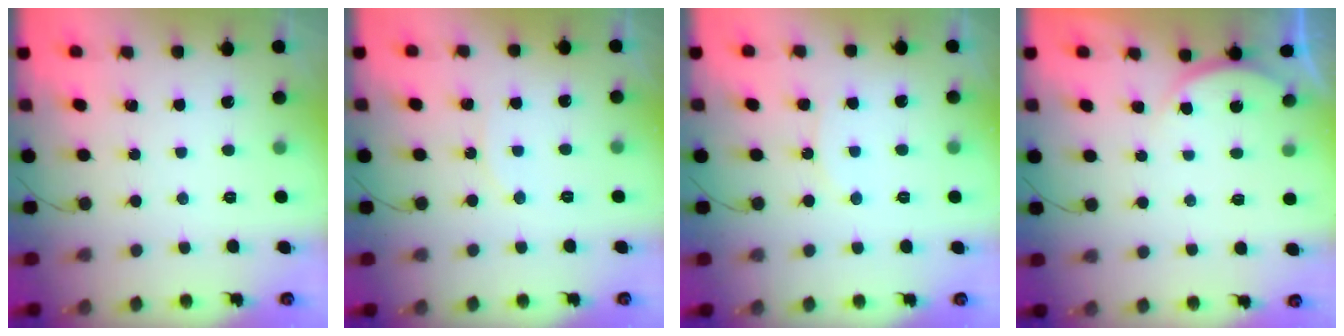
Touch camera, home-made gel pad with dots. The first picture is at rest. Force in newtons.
{"total": 4.6, "press": 4.5, "slide": 0.5}
{"total": 6.4, "press": 5.9, "slide": 2.3}
{"total": 4.1, "press": 4.1, "slide": 0.5}